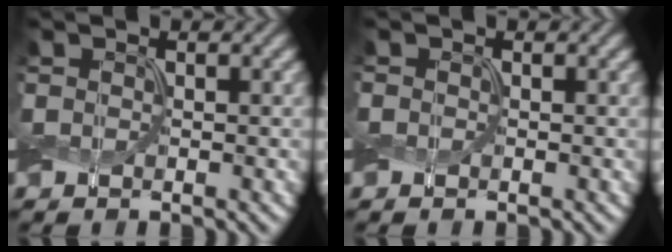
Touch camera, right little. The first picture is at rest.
{"total": 0.0}